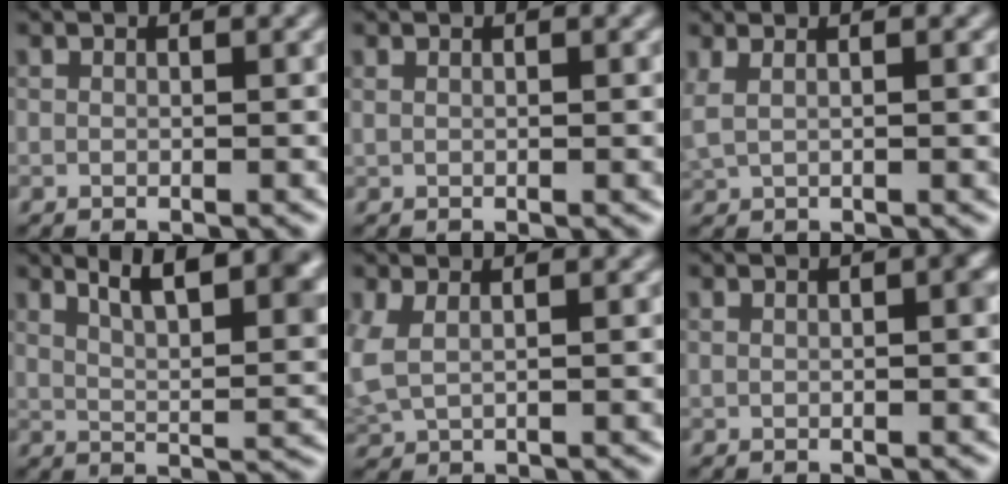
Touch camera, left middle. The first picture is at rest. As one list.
[{"total": 1.1, "force": [0.4, 0.6, 0.9], "torque": [-0.005, 0.001, 0.008]}, {"total": 3.3, "force": [1.4, 1.5, 2.6], "torque": [-0.033, 0.022, 0.009]}, {"total": 9.7, "force": [6.0, 3.0, 7.0], "torque": [-0.074, 0.022, 0.084]}, {"total": 2.5, "force": [0.5, 1.2, 2.1], "torque": [-0.052, 0.001, 0.019]}, {"total": 1.5, "force": [0.1, 0.4, 1.5], "torque": [-0.013, 0.008, 0.003]}]